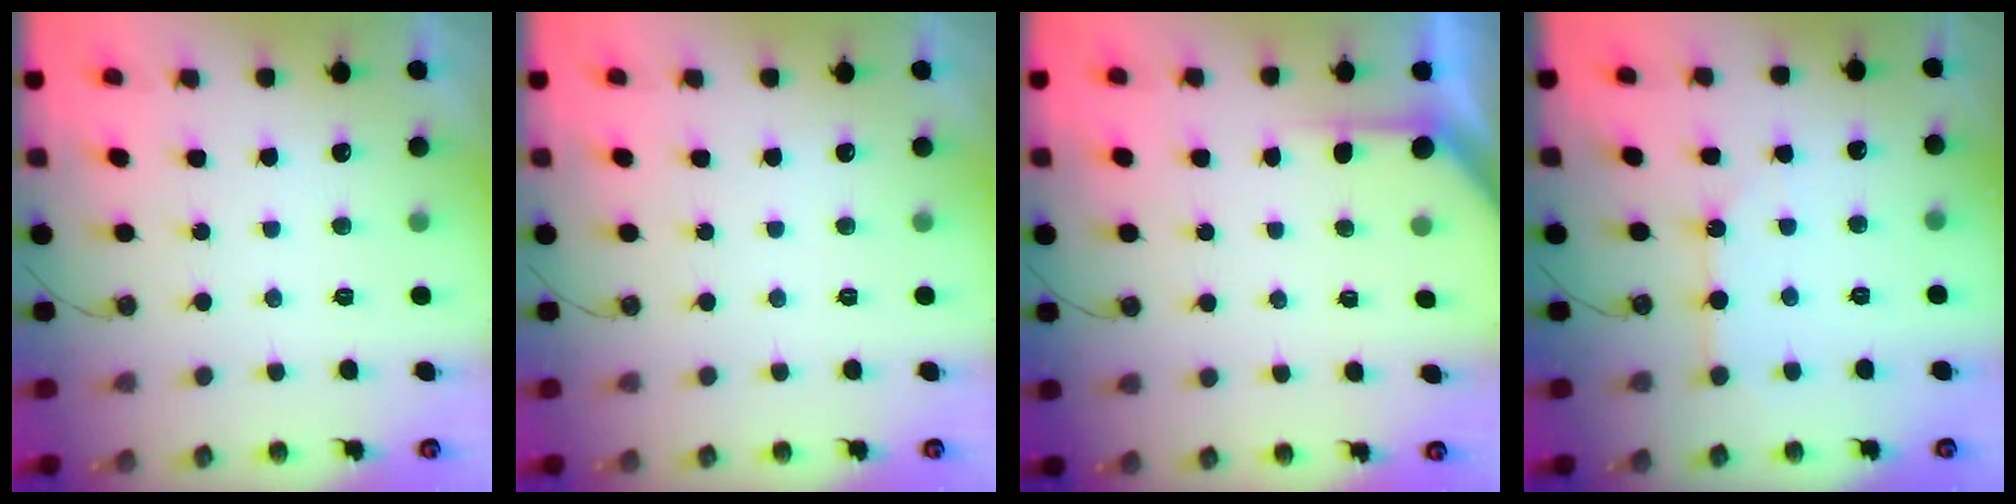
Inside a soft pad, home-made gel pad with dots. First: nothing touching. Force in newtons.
{"total": 0.0}
{"total": 2.6, "press": 2.6, "slide": 0.3}
{"total": 3.6, "press": 3.6, "slide": 0.2}